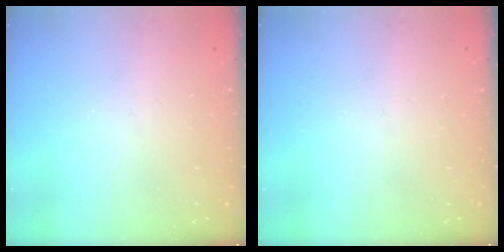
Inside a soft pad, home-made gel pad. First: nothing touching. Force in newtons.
{"total": 0.0}